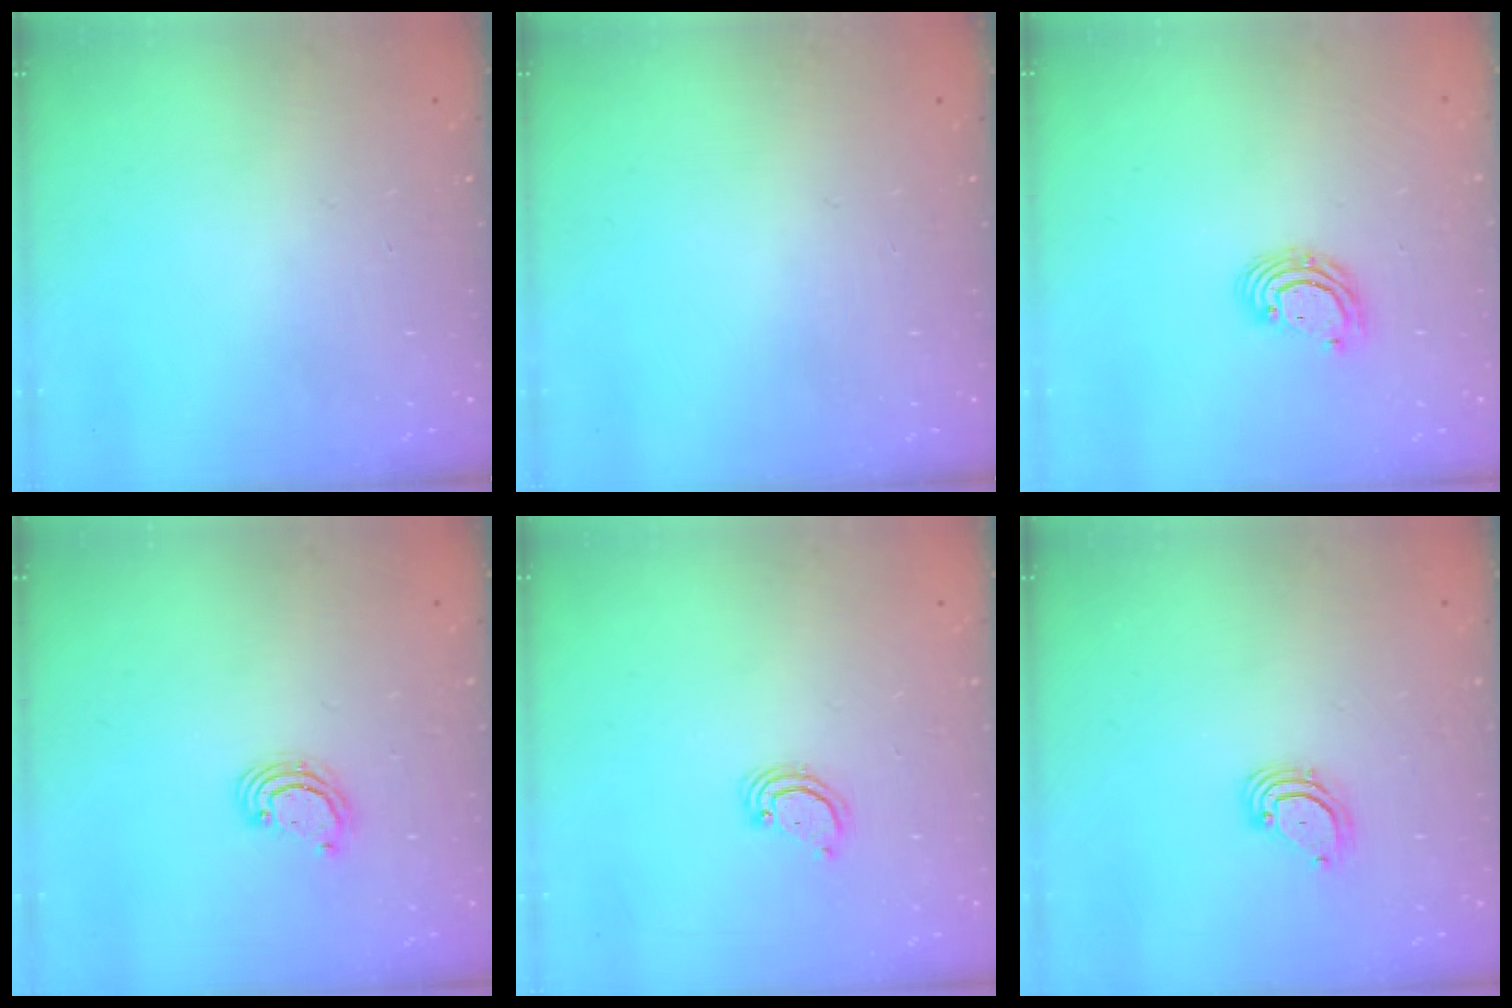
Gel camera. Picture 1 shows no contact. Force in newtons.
{"total": 0.0}
{"total": 5.3, "press": 5.3, "slide": 0.2}
{"total": 3.3, "press": 3.3, "slide": 0.4}
{"total": 2.6, "press": 2.6, "slide": 0.2}
{"total": 3.5, "press": 3.5, "slide": 0.4}